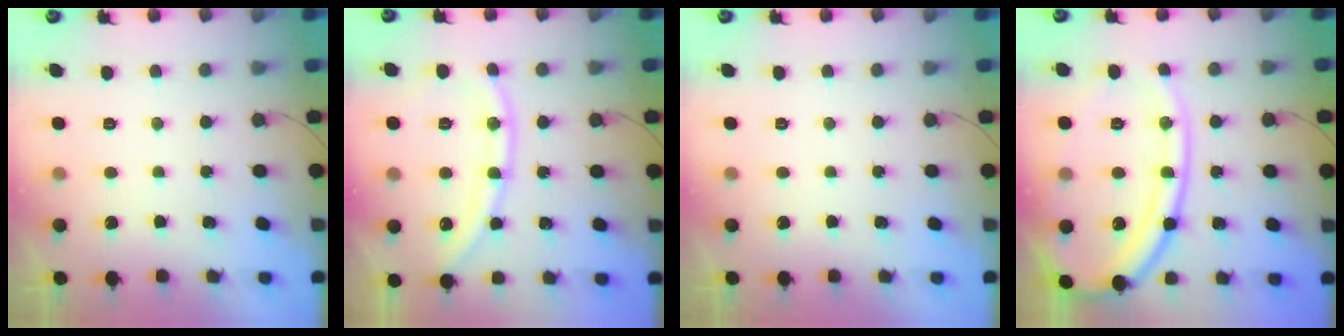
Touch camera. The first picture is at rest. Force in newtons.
{"total": 10.4, "press": 10.3, "slide": 1.4}
{"total": 0.0}
{"total": 19.1, "press": 18.9, "slide": 2.2}